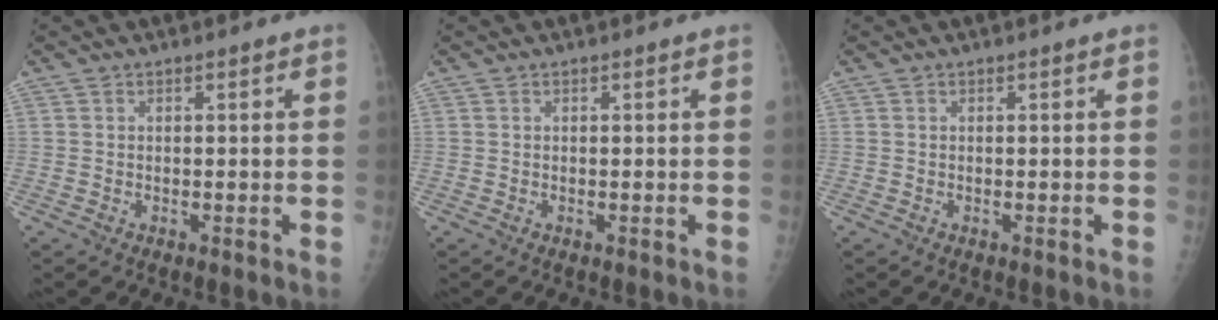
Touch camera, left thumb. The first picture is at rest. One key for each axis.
{"total": 0.0}
{"total": 0.0}